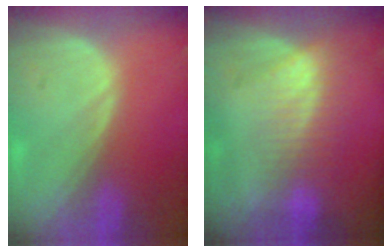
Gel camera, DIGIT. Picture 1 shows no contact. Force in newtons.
{"total": 7.1, "press": 6.2, "slide": 3.5}